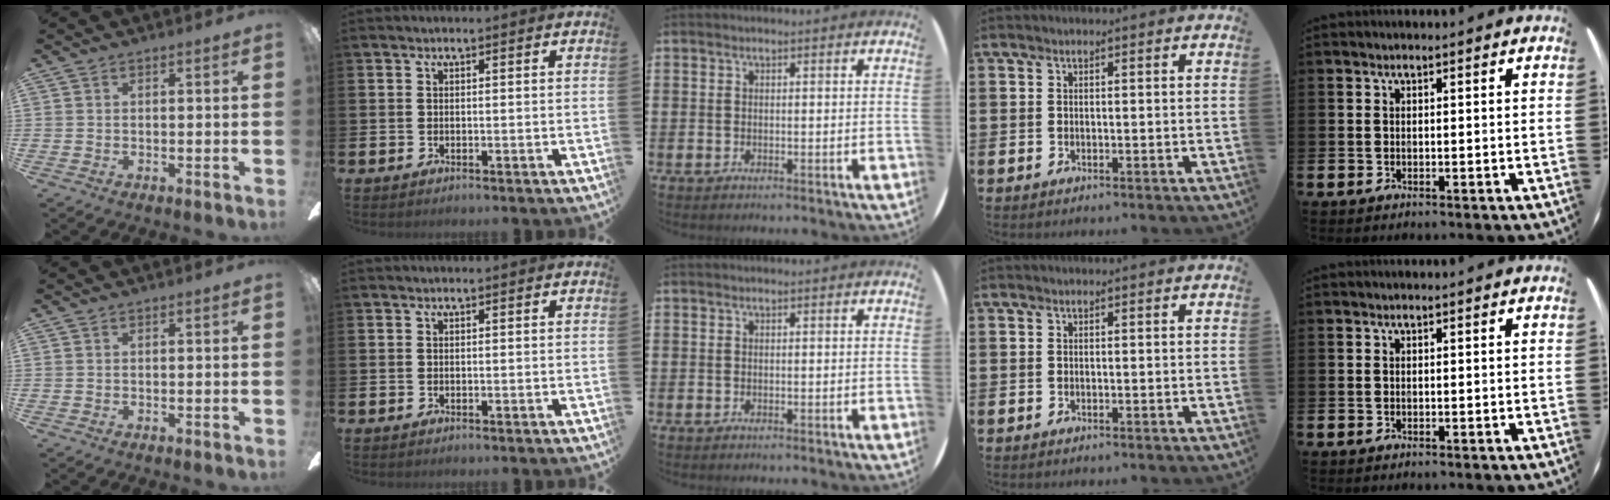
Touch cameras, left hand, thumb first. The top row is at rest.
{}